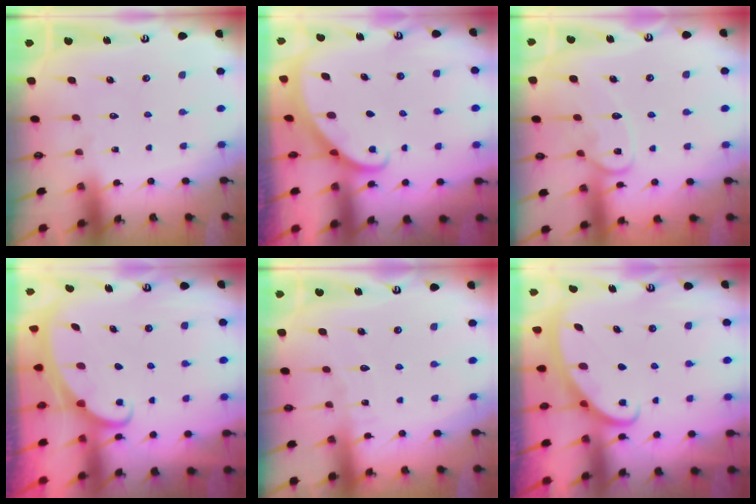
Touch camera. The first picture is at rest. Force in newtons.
{"total": 1.7, "press": 1.7, "slide": 0.1}
{"total": 12.9, "press": 12.8, "slide": 1.1}
{"total": 2.4, "press": 2.4, "slide": 0.3}
{"total": 3.1, "press": 3.1, "slide": 0.3}
{"total": 2.5, "press": 2.5, "slide": 0.4}